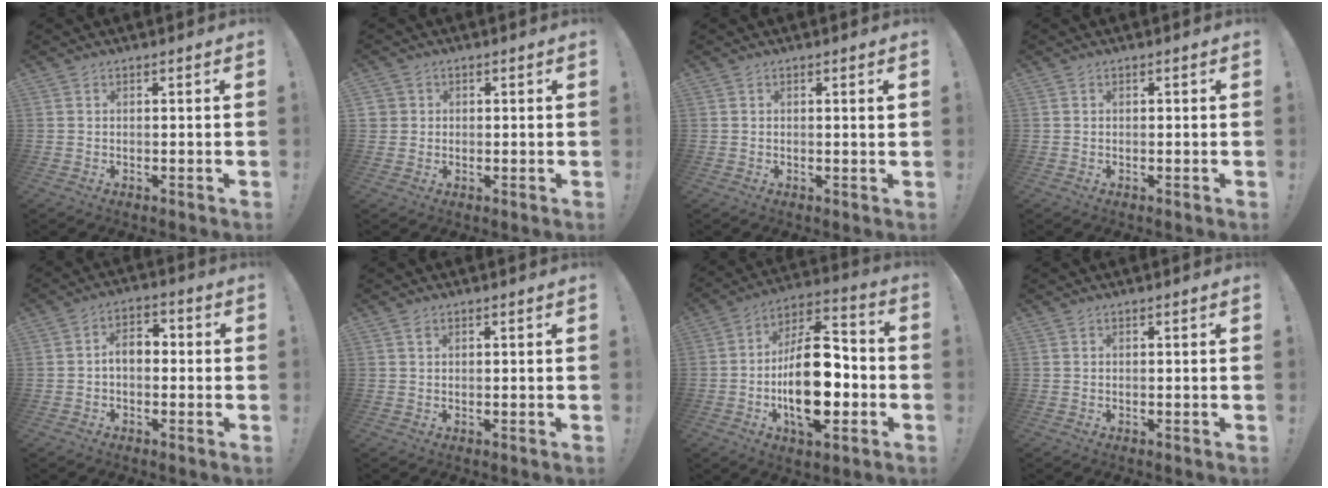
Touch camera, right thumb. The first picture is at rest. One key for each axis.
{"total": 2.5, "fx": 0.4, "fy": 2.4, "fz": 0.2, "tx": -0.005, "ty": 0.004, "tz": 0.008}
{"total": 1.5, "fx": 0.6, "fy": -0.3, "fz": 1.3, "tx": -0.012, "ty": -0.006, "tz": 0.006}
{"total": 0.0}
{"total": 6.0, "fx": -0.2, "fy": 3.8, "fz": 4.7, "tx": -0.072, "ty": 0.008, "tz": -0.006}
{"total": 0.8, "fx": 0.5, "fy": 0.5, "fz": 0.4, "tx": 0.000, "ty": -0.002, "tz": 0.008}
{"total": 21.9, "fx": -4.8, "fy": 10.9, "fz": 18.4, "tx": -0.318, "ty": 0.023, "tz": -0.074}
{"total": 0.0}